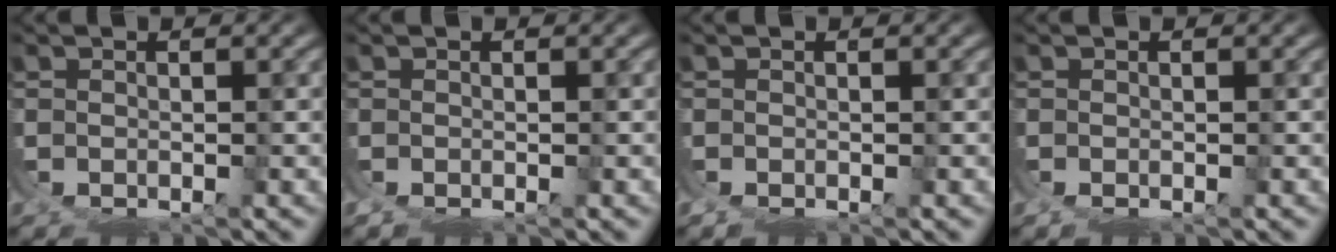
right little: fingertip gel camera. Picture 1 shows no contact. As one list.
[{"total": 2.4, "force": [-0.8, 2.1, 0.7], "torque": [-0.029, -0.008, -0.016]}, {"total": 2.1, "force": [-0.7, 1.8, 0.7], "torque": [-0.026, -0.007, -0.015]}, {"total": 0.8, "force": [-0.3, 0.5, 0.6], "torque": [-0.012, 0.001, -0.007]}]